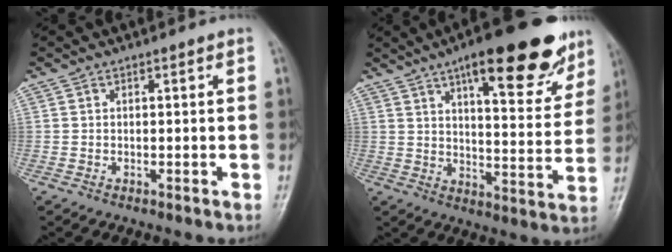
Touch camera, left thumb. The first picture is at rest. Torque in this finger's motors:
{"motor_torque": [0.61, 0.55, 1.47, -1.30, 0.32]}